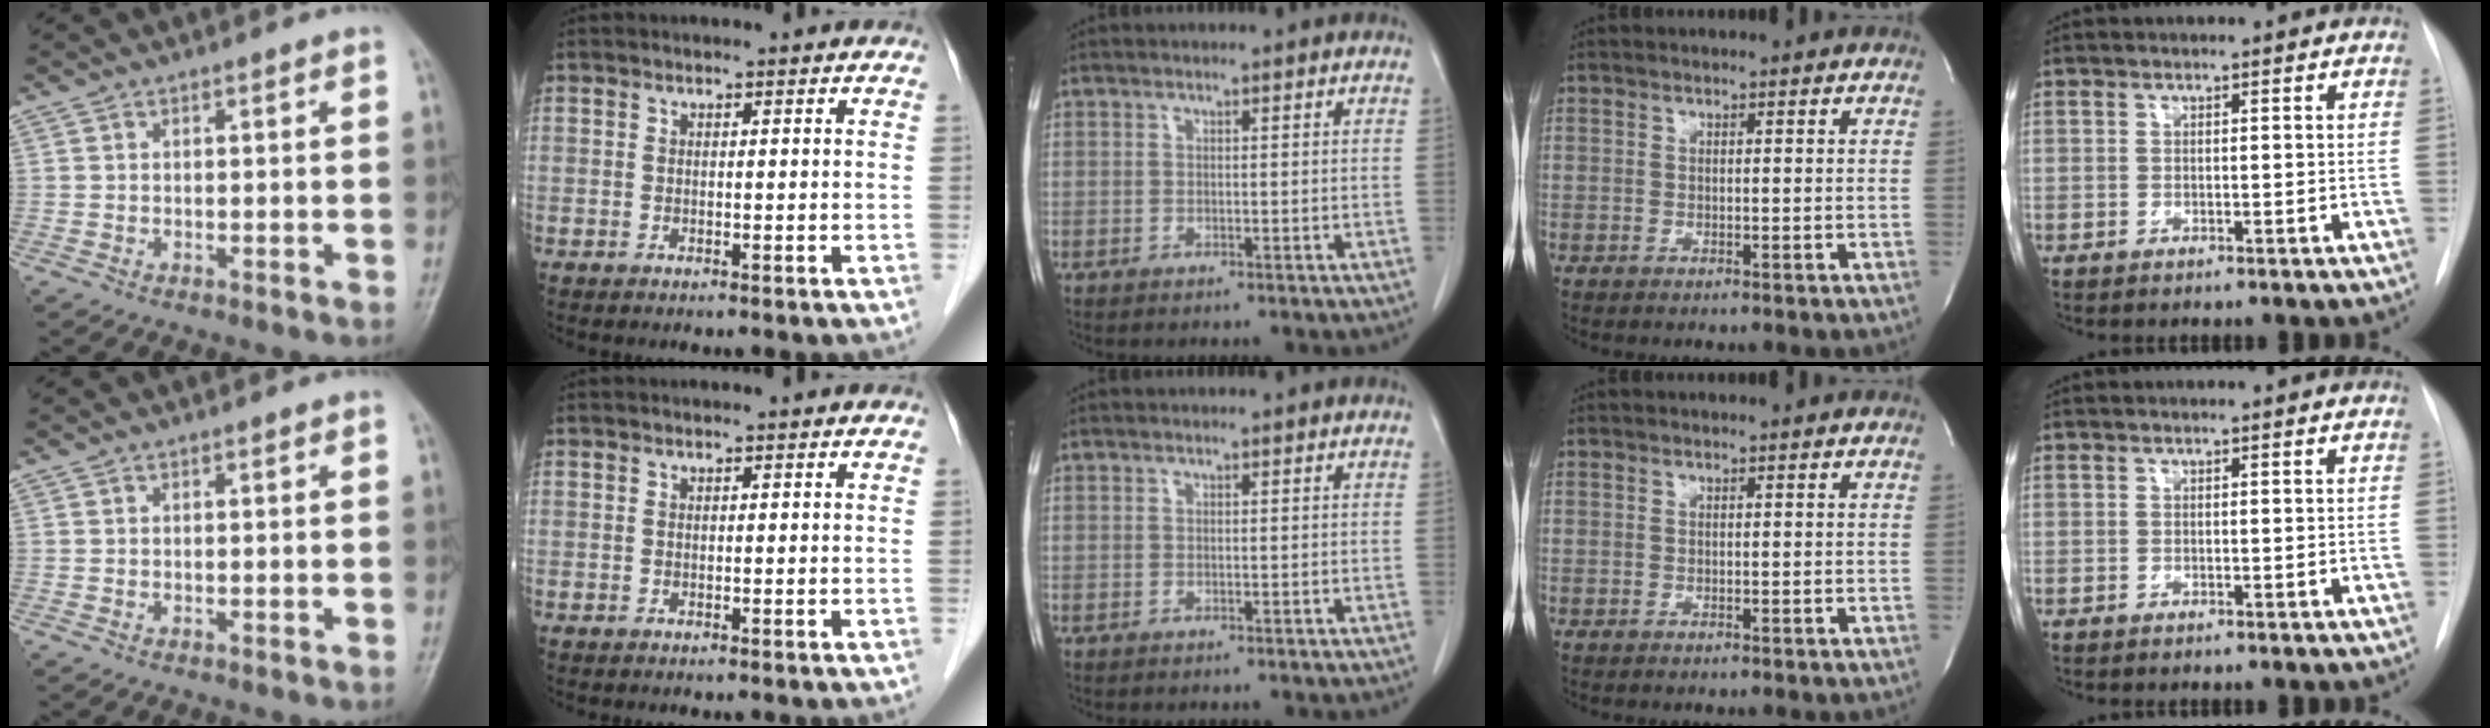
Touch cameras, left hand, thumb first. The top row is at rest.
{}